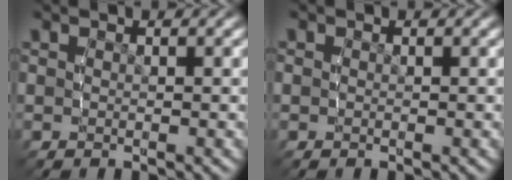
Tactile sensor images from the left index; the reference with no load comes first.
{"total": 0.5, "force": [0.1, 0.5, 0.2], "torque": [-0.003, 0.000, 0.002]}